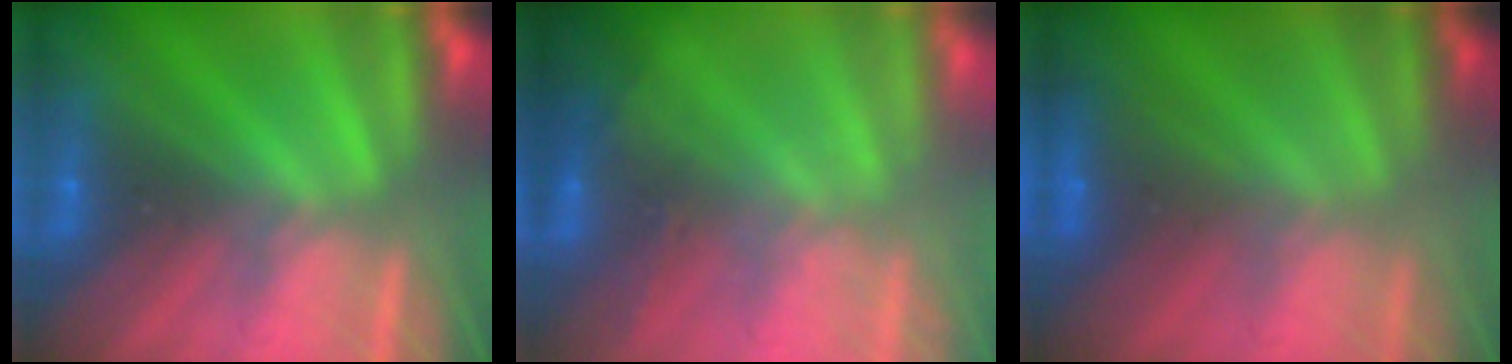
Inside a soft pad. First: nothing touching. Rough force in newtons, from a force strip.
{"total": 2.7}
{"total": 3.0}